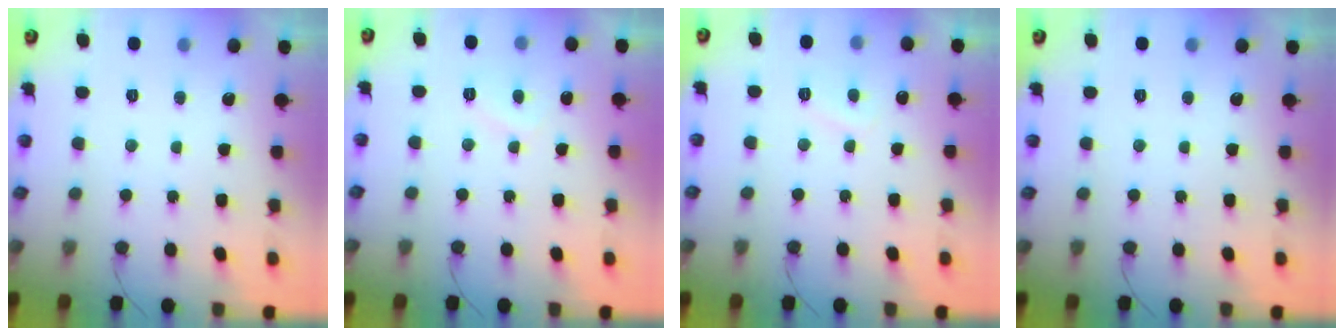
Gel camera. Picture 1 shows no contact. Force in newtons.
{"total": 1.8, "press": 1.7, "slide": 0.7}
{"total": 3.0, "press": 3.0, "slide": 0.5}
{"total": 0.0}